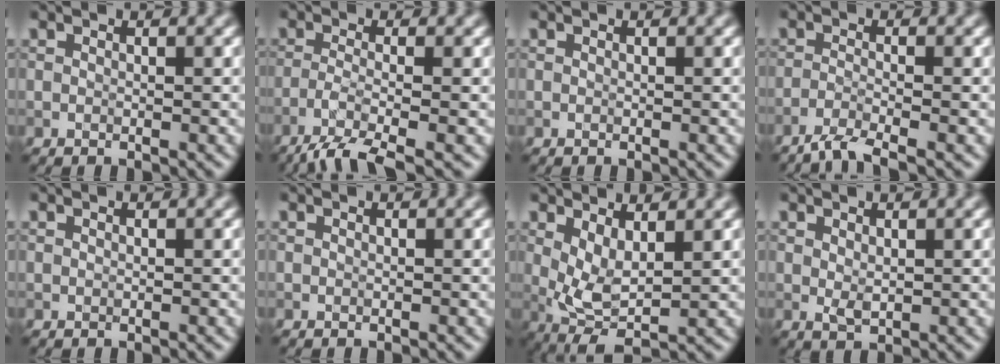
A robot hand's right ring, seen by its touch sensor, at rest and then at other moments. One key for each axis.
{"total": 4.6, "fx": -3.4, "fy": 0.6, "fz": 3.1, "tx": -0.047, "ty": -0.004, "tz": -0.078}
{"total": 0.0}
{"total": 2.9, "fx": -2.5, "fy": 0.1, "fz": 1.5, "tx": -0.024, "ty": -0.005, "tz": -0.065}
{"total": 0.0}
{"total": 0.0}
{"total": 3.7, "fx": 0.7, "fy": 1.1, "fz": 3.4, "tx": -0.067, "ty": -0.009, "tz": 0.016}
{"total": 1.0, "fx": 0.4, "fy": 0.4, "fz": 0.9, "tx": -0.017, "ty": -0.002, "tz": 0.010}